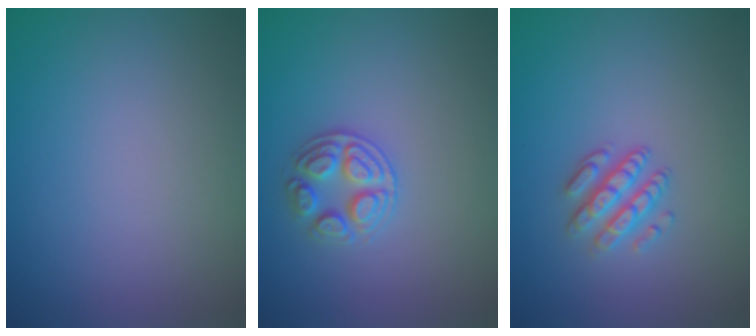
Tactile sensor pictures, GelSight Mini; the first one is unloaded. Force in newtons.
{"total": 2.8, "press": 2.7, "slide": 0.7}
{"total": 2.9, "press": 2.3, "slide": 1.6}